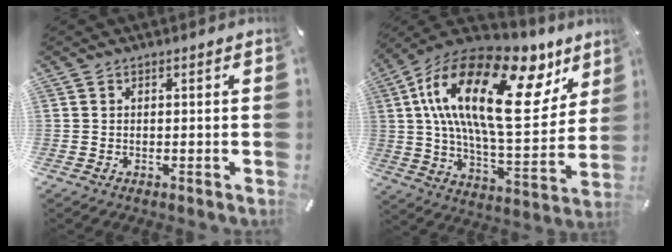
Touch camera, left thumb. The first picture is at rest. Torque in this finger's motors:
{"motor_torque": [1.94, 2.00, 1.70, -1.07, 1.05]}